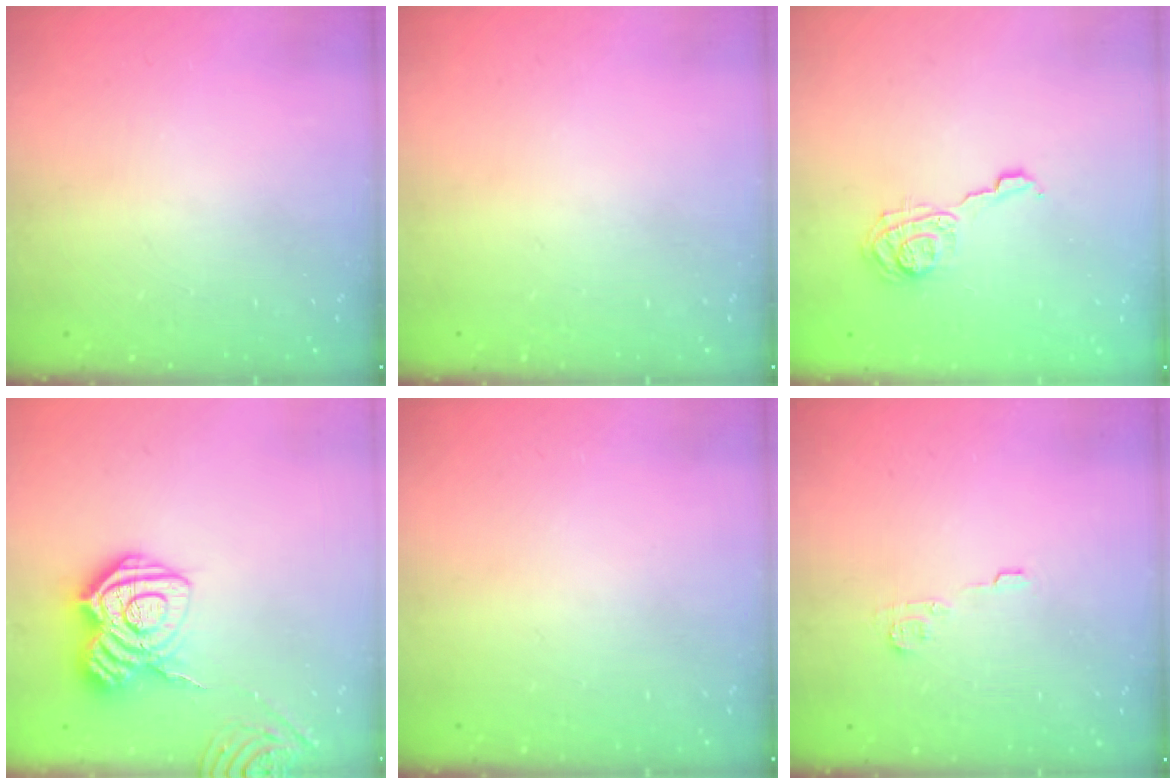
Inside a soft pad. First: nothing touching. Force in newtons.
{"total": 0.0}
{"total": 9.2, "press": 9.2, "slide": 0.4}
{"total": 13.3, "press": 13.3, "slide": 0.8}
{"total": 0.0}
{"total": 4.9, "press": 4.9, "slide": 0.2}